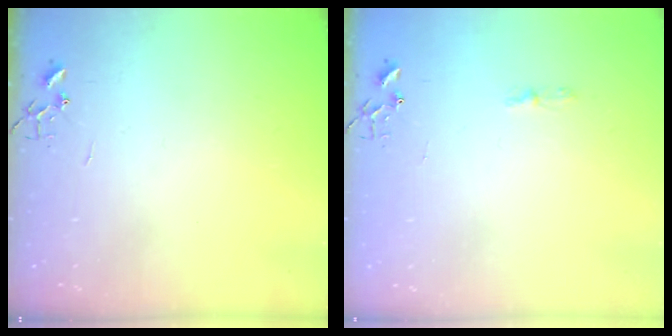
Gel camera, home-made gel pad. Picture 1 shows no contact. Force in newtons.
{"total": 3.7, "press": 3.7, "slide": 0.5}